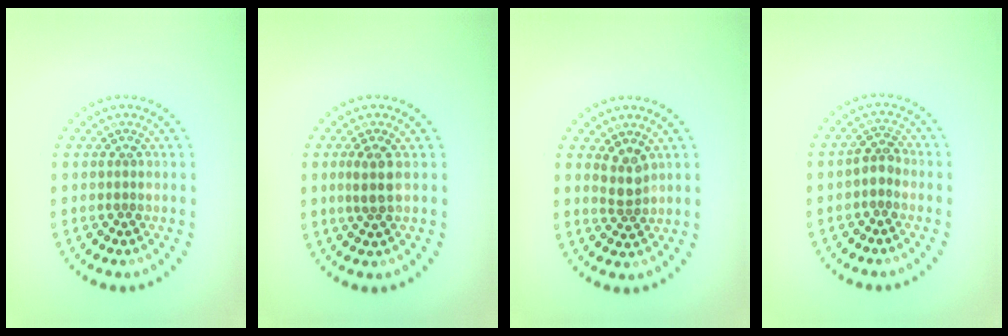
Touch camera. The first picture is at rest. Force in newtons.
{"total": 2.1, "press": 1.8, "slide": 1.0}
{"total": 2.1, "press": 1.7, "slide": 1.3}
{"total": 1.6, "press": 1.4, "slide": 0.7}